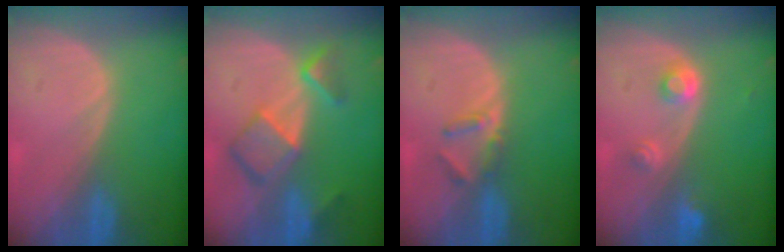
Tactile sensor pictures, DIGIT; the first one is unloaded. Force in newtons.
{"total": 7.4, "press": 6.4, "slide": 3.8}
{"total": 2.9, "press": 2.6, "slide": 1.1}
{"total": 2.9, "press": 2.9, "slide": 0.5}